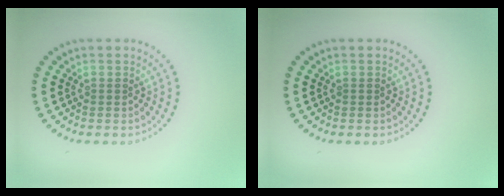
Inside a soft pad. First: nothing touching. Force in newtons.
{"total": 0.0}